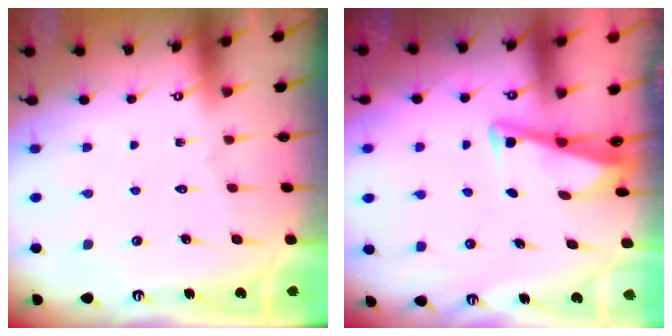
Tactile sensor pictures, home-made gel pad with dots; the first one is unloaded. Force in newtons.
{"total": 3.4, "press": 3.4, "slide": 0.4}